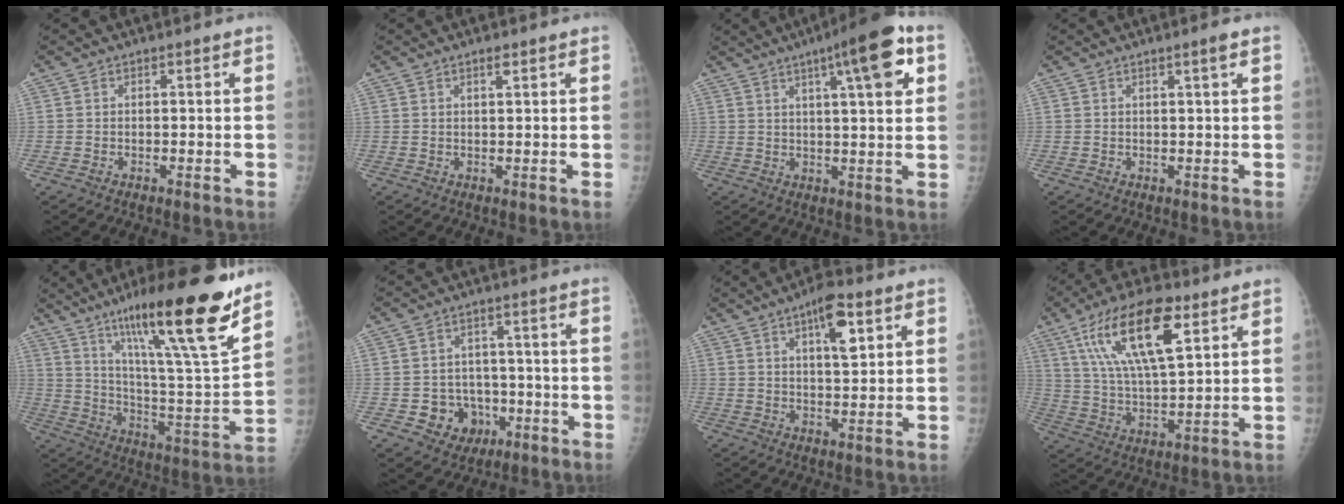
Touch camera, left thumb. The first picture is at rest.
{"total": 1.5, "force": [0.9, 0.3, 1.1], "torque": [-0.015, -0.004, 0.015]}
{"total": 12.9, "force": [5.6, 2.2, 11.4], "torque": [-0.157, -0.006, 0.074]}
{"total": 1.6, "force": [0.8, -0.3, 1.4], "torque": [-0.025, -0.005, 0.016]}
{"total": 25.6, "force": [16.6, 2.8, 19.3], "torque": [-0.286, -0.069, 0.276]}
{"total": 8.0, "force": [-2.5, 7.1, 2.8], "torque": [-0.009, 0.022, -0.029]}
{"total": 8.2, "force": [4.0, 2.7, 6.7], "torque": [-0.094, -0.015, 0.061]}
{"total": 17.7, "force": [8.4, 6.2, 14.3], "torque": [-0.246, -0.021, 0.155]}